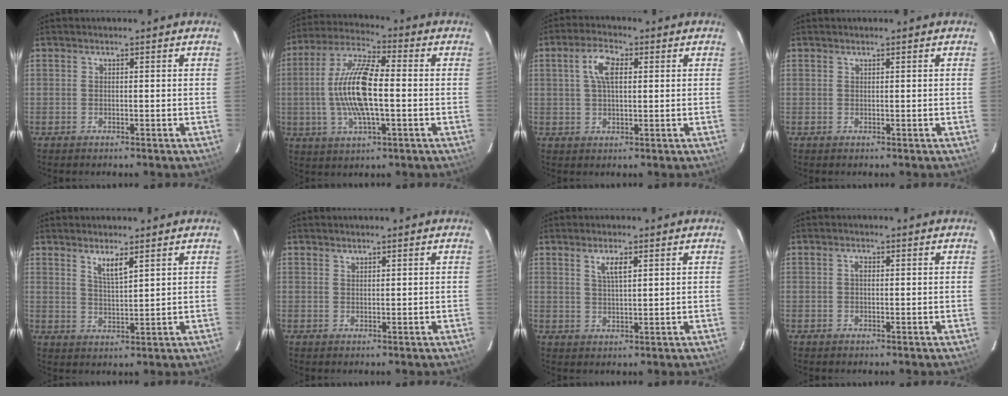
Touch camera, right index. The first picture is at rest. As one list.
[{"total": 14.1, "force": [-1.1, 4.1, 13.5], "torque": [-0.273, 0.007, -0.026]}, {"total": 5.7, "force": [1.5, 2.7, 4.8], "torque": [-0.089, 0.014, 0.029]}, {"total": 0.0}, {"total": 3.9, "force": [2.5, 0.8, 2.9], "torque": [-0.054, -0.005, 0.047]}, {"total": 0.7, "force": [0.7, 0.3, 0.1], "torque": [-0.002, 0.001, 0.014]}, {"total": 3.5, "force": [1.8, 0.9, 2.9], "torque": [-0.053, 0.002, 0.034]}, {"total": 1.0, "force": [0.1, 0.7, 0.7], "torque": [-0.012, 0.006, 0.001]}]